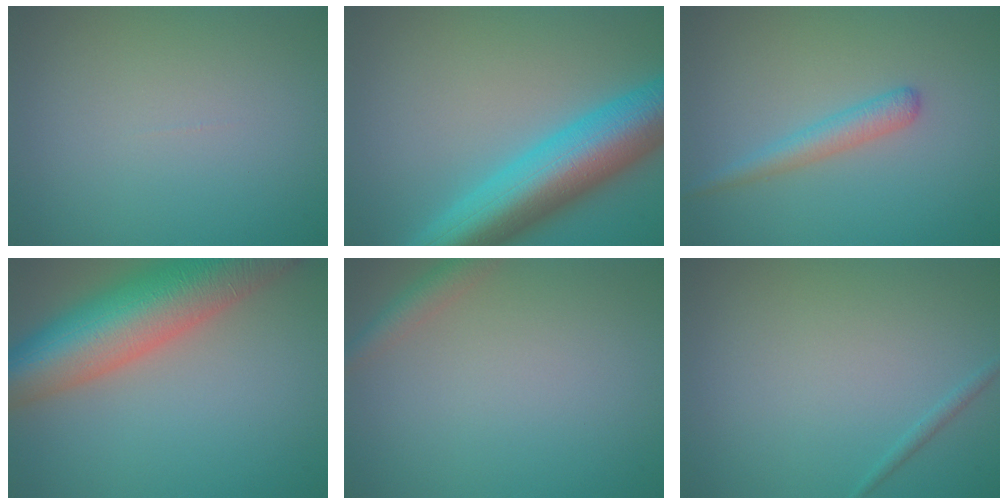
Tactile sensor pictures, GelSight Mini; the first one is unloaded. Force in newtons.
{"total": 11.3, "press": 11.3, "slide": 0.3}
{"total": 2.2, "press": 2.2, "slide": 0.0}
{"total": 11.6, "press": 11.6, "slide": 0.4}
{"total": 1.9, "press": 1.9, "slide": 0.1}
{"total": 0.6, "press": 0.6, "slide": 0.0}